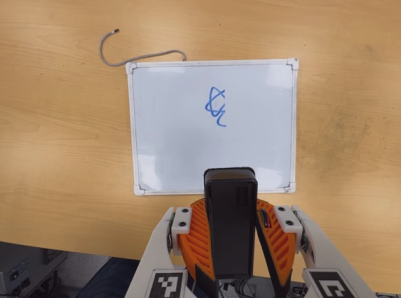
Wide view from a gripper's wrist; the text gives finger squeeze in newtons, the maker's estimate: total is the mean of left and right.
{"total": 9.3, "left": 9.2, "right": 9.4}